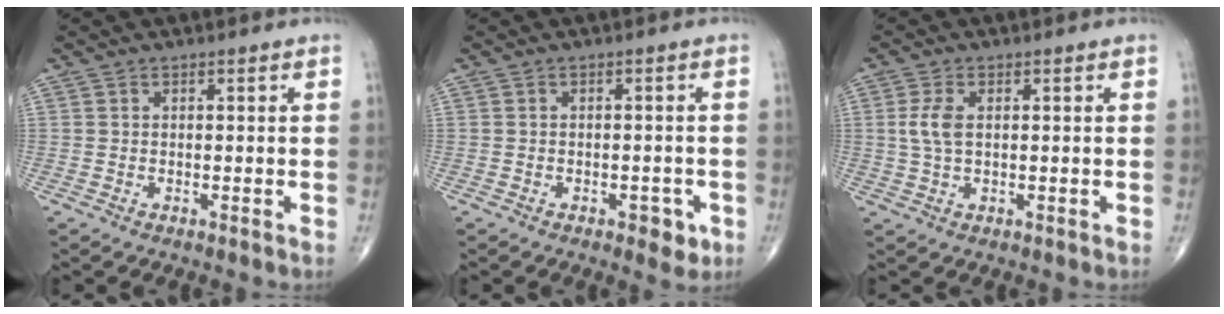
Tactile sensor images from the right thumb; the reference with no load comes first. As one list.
[{"total": 4.5, "force": [-2.2, 2.4, 3.1], "torque": [-0.021, 0.009, -0.025]}, {"total": 4.0, "force": [0.6, 2.1, 3.4], "torque": [-0.084, 0.003, 0.012]}]